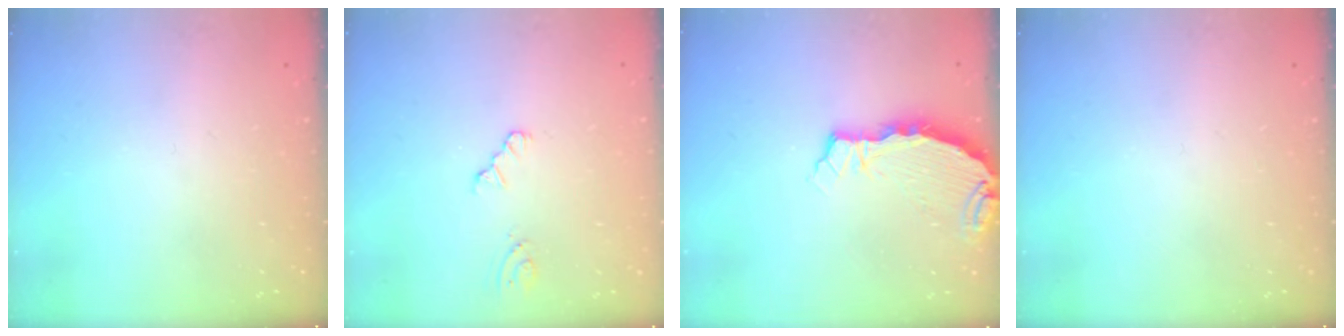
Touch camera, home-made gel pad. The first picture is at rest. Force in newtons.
{"total": 1.6, "press": 1.6, "slide": 0.3}
{"total": 5.7, "press": 5.7, "slide": 0.4}
{"total": 0.0}